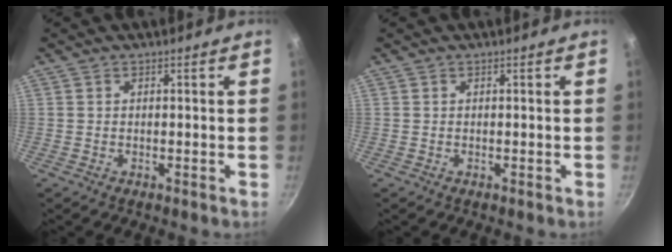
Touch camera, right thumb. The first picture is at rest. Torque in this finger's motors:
{"motor_torque": [0.00, 0.00, 0.17, -0.17, 0.01]}